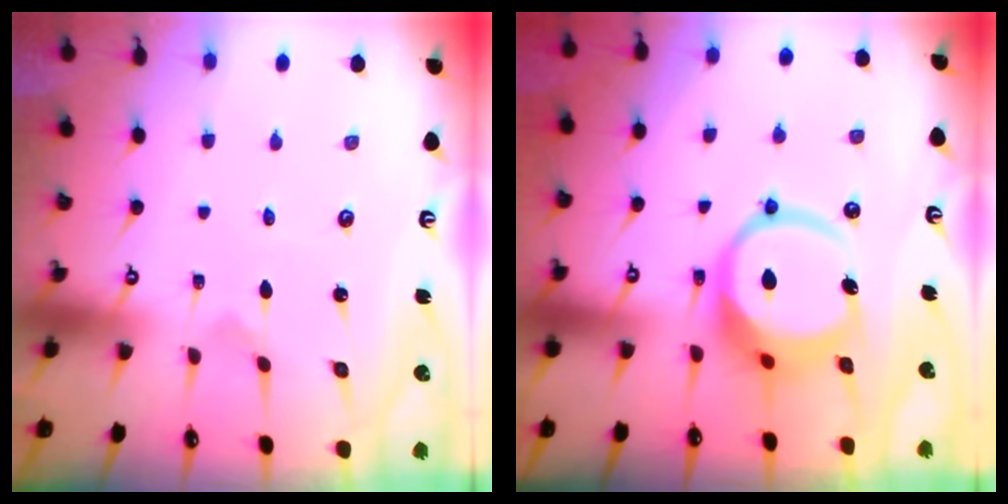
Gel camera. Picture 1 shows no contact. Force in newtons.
{"total": 11.7, "press": 11.6, "slide": 1.5}